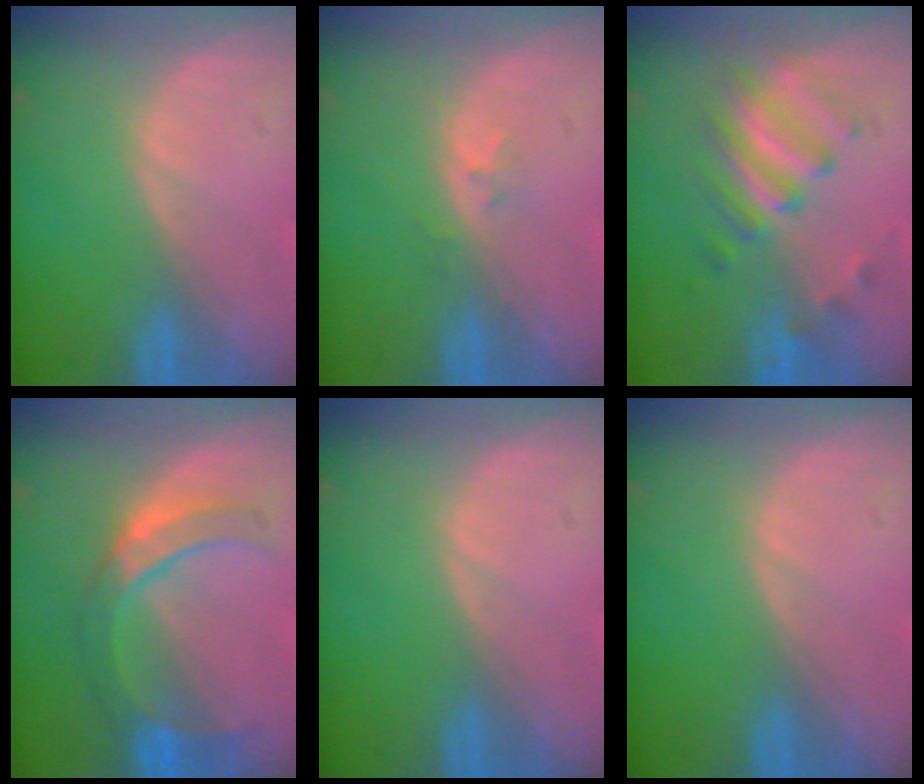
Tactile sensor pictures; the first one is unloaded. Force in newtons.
{"total": 1.6, "press": 1.2, "slide": 1.0}
{"total": 5.8, "press": 5.7, "slide": 0.9}
{"total": 7.0, "press": 6.9, "slide": 1.0}
{"total": 0.0}
{"total": 0.0}